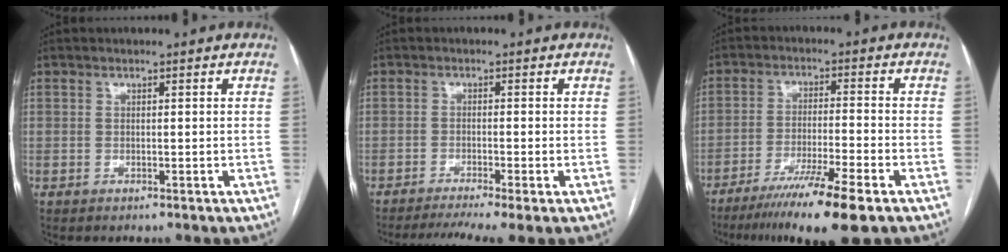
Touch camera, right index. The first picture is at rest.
{"total": 7.6, "force": [-5.7, -0.1, 4.9], "torque": [-0.077, -0.009, -0.090]}
{"total": 11.9, "force": [-8.1, -0.6, 8.6], "torque": [-0.144, -0.033, -0.134]}